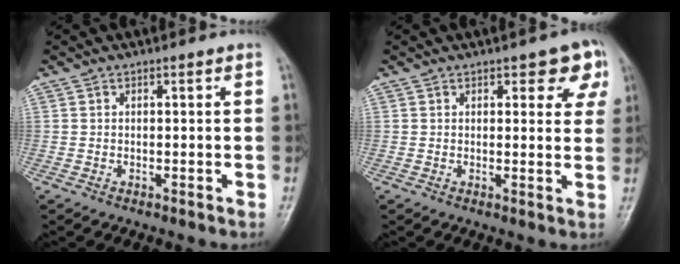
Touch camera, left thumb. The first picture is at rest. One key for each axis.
{"total": 6.0, "fx": 3.1, "fy": 2.9, "fz": 4.2, "tx": -0.012, "ty": -0.009, "tz": 0.030}